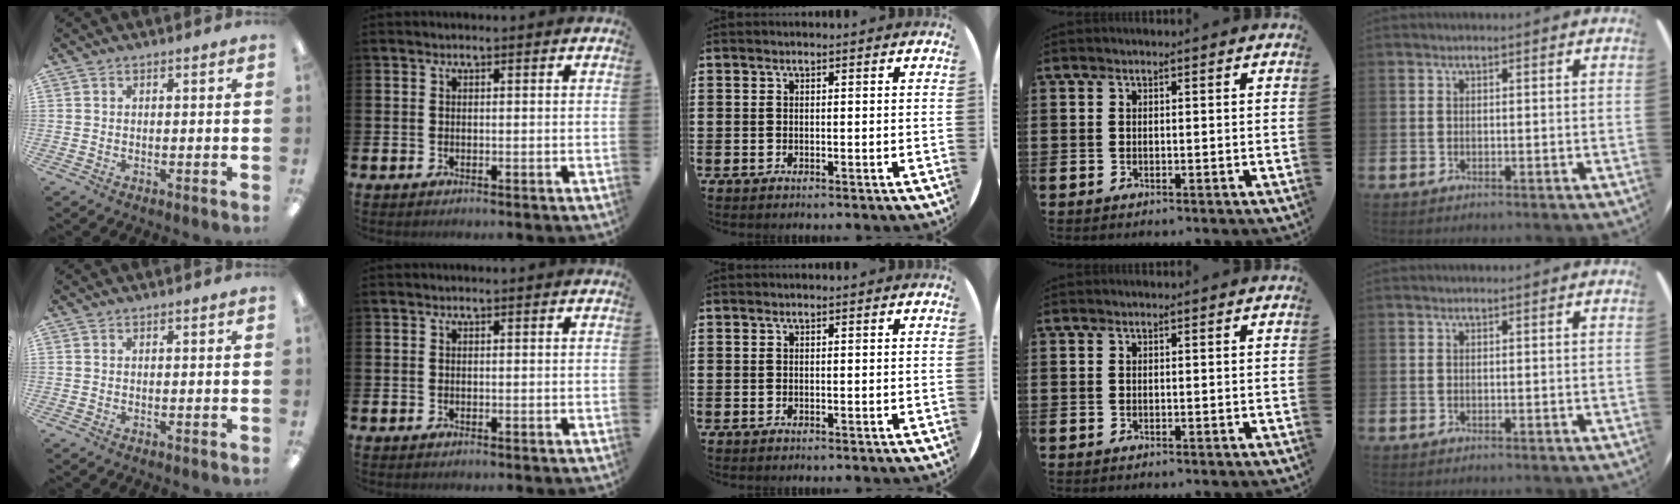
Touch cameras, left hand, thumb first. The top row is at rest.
{}